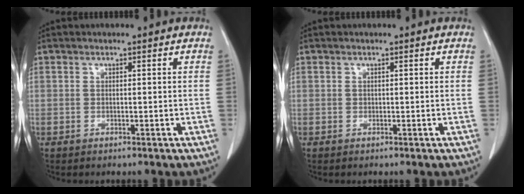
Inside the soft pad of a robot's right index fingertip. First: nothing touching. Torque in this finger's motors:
{"motor_torque": [0.06, -0.01, 0.02, 0.01]}